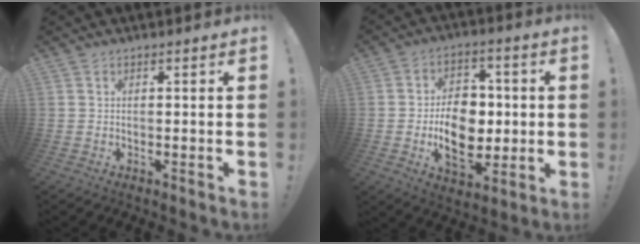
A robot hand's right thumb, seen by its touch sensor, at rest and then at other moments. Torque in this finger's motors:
{"motor_torque": [0.33, 0.32, 0.21, 0.10, 0.34]}